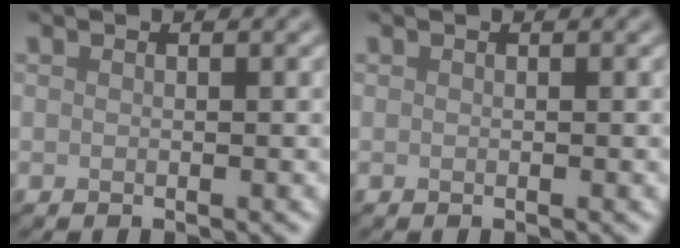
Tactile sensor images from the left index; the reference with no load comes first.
{"total": 0.0}